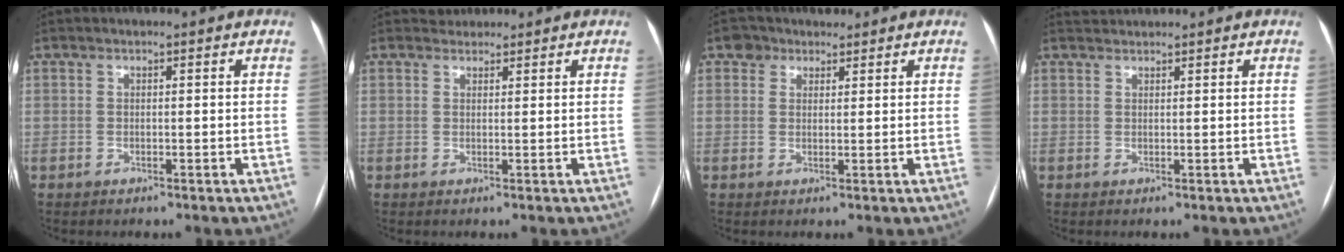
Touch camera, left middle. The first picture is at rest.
{"total": 1.4, "force": [1.2, 0.5, -0.4], "torque": [0.003, 0.004, 0.019]}
{"total": 2.8, "force": [1.8, 2.1, 0.2], "torque": [-0.003, 0.012, 0.025]}
{"total": 1.3, "force": [1.3, -0.1, -0.3], "torque": [-0.005, 0.011, 0.030]}